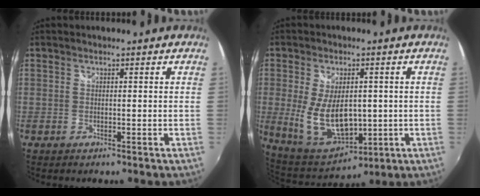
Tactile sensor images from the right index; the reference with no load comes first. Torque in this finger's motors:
{"motor_torque": [1.73, 0.40, 0.36, 0.18]}